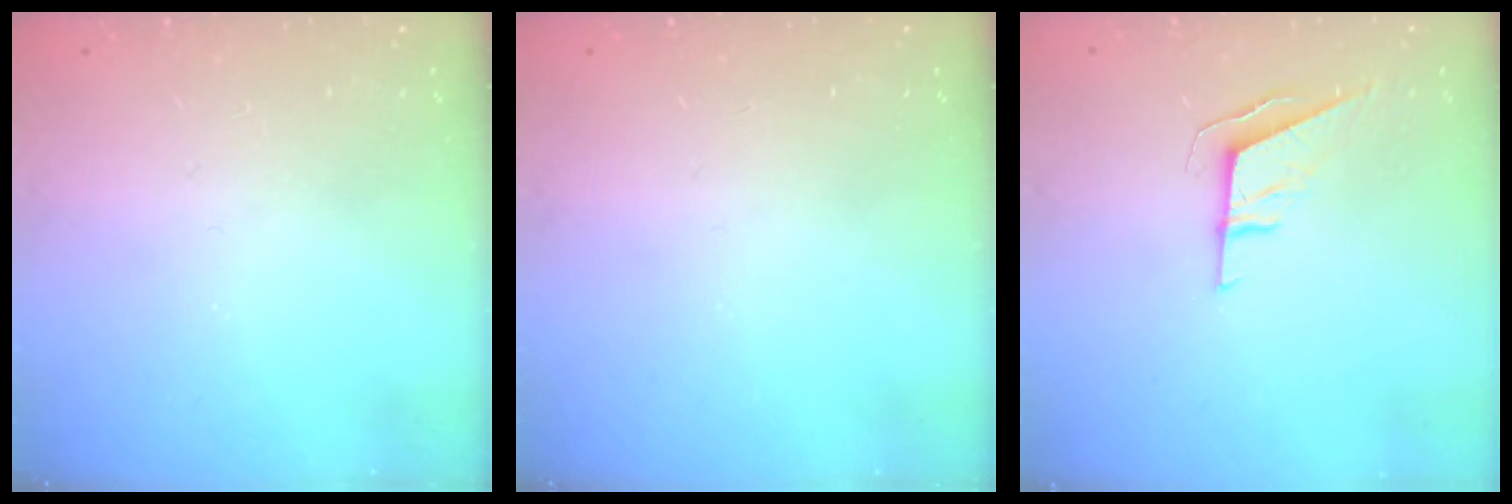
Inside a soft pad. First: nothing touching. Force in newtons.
{"total": 0.0}
{"total": 5.9, "press": 5.7, "slide": 1.3}